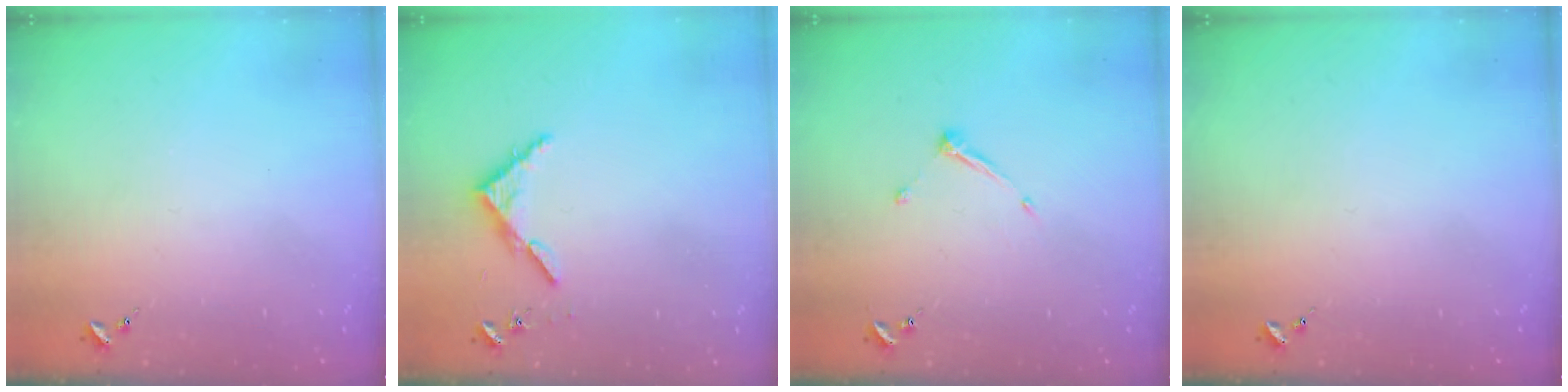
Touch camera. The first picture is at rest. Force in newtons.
{"total": 3.9, "press": 3.9, "slide": 0.3}
{"total": 5.9, "press": 5.9, "slide": 0.6}
{"total": 0.0}